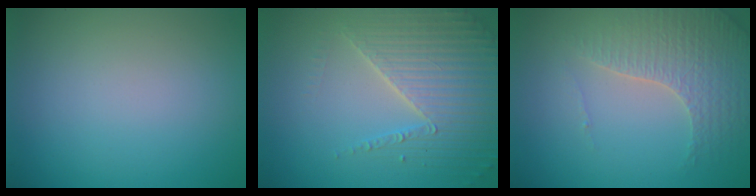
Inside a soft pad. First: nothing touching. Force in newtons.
{"total": 4.4, "press": 4.3, "slide": 1.0}
{"total": 4.2, "press": 3.4, "slide": 2.5}